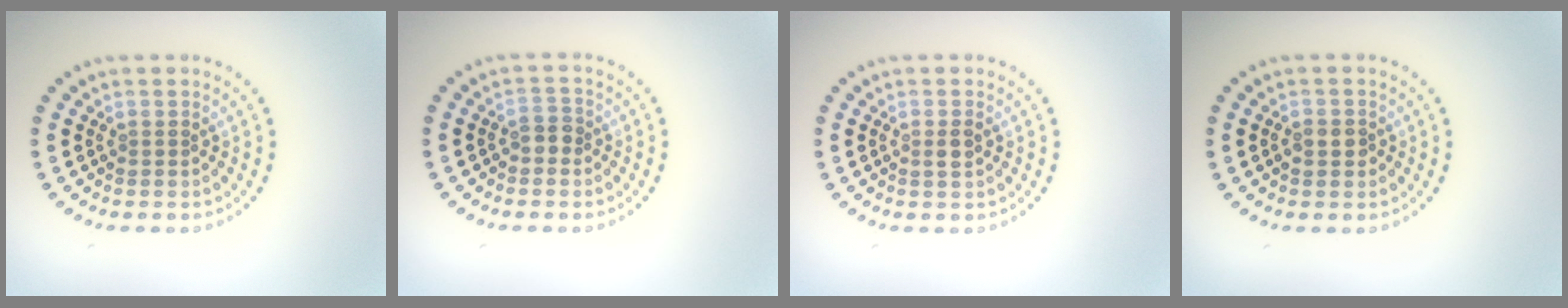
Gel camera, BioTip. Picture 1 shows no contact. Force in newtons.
{"total": 1.5, "press": 1.3, "slide": 0.7}
{"total": 1.1, "press": 1.0, "slide": 0.3}
{"total": 1.6, "press": 1.6, "slide": 0.4}